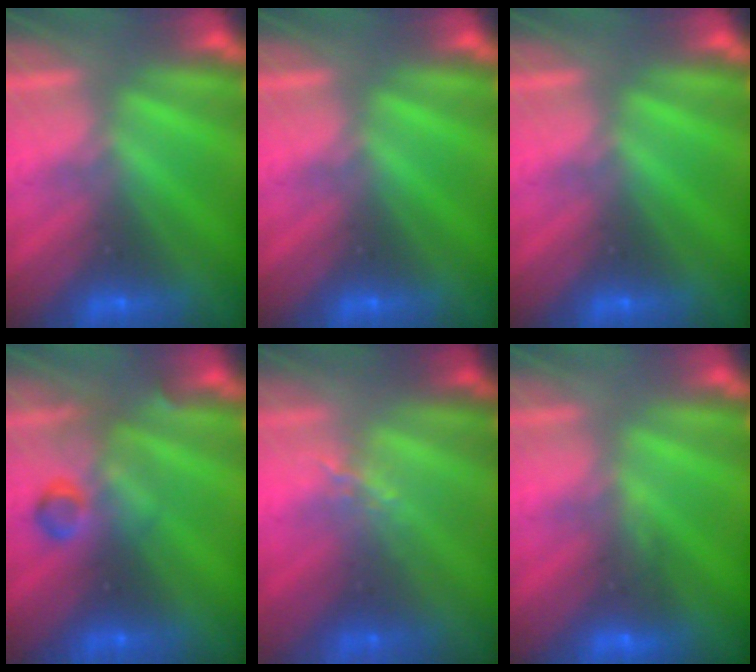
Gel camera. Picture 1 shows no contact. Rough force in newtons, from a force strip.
{"total": 0.0}
{"total": 0.0}
{"total": 2.8}
{"total": 1.3}
{"total": 3.6}